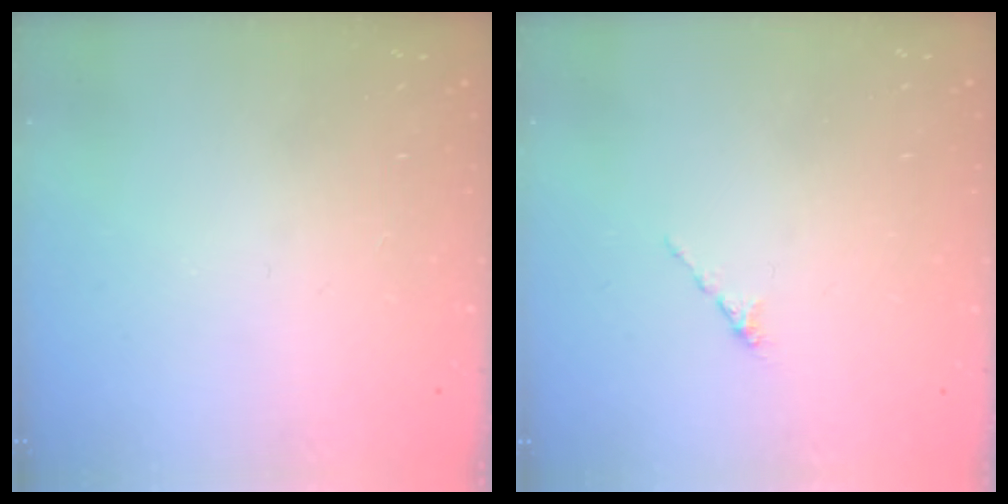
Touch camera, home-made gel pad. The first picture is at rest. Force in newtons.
{"total": 0.0}